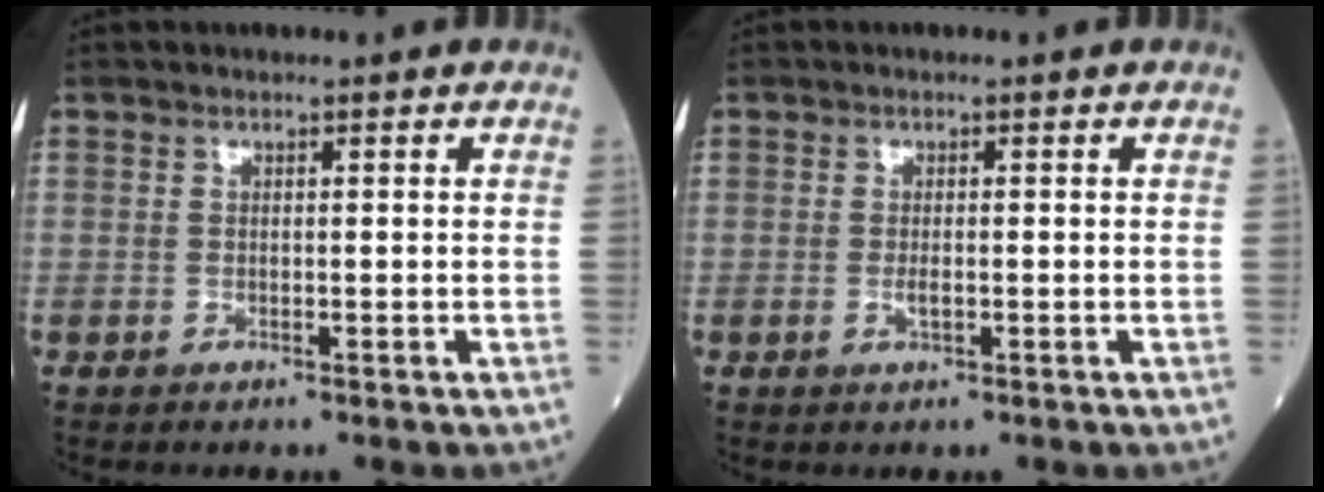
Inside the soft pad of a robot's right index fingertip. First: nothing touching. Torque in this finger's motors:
{"motor_torque": [0.11, -0.07, 0.16, 0.04]}